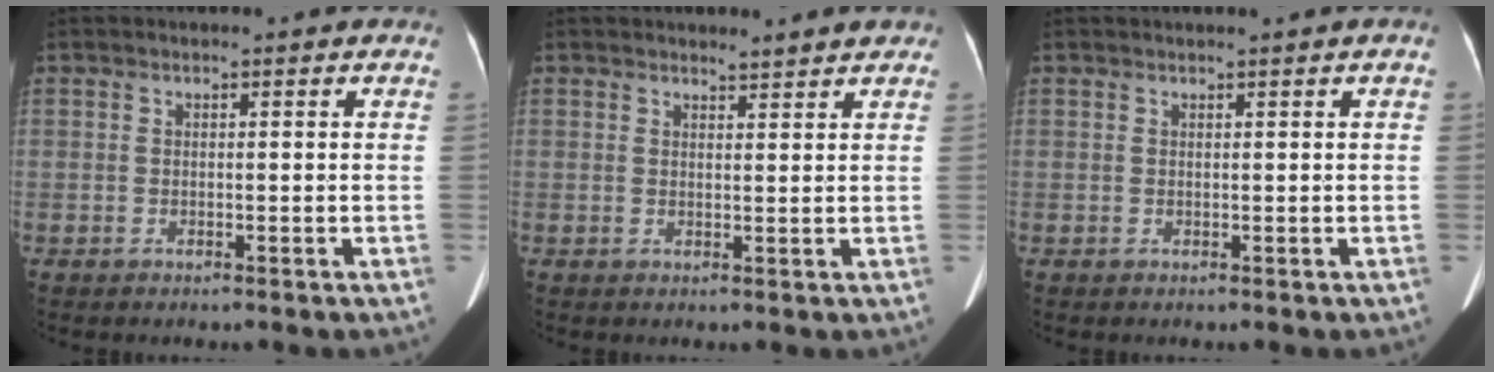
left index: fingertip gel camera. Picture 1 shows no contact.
{"total": 2.6, "force": [2.6, 0.4, 0.4], "torque": [-0.013, 0.003, 0.030]}
{"total": 1.1, "force": [0.8, -0.3, 0.7], "torque": [-0.010, 0.008, 0.016]}